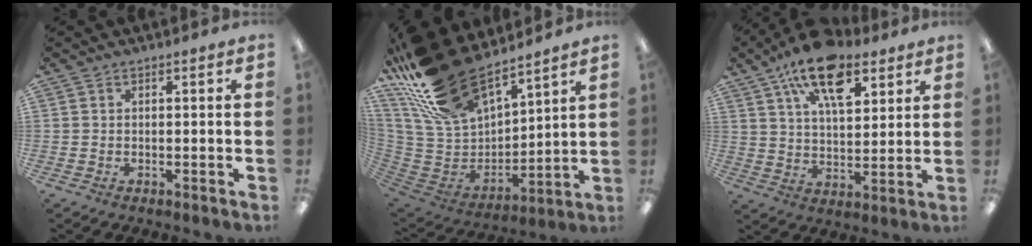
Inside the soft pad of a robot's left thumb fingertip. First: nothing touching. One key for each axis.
{"total": 23.9, "fx": 19.1, "fy": 9.5, "fz": 10.7, "tx": -0.223, "ty": -0.111, "tz": 0.350}
{"total": 17.1, "fx": 10.2, "fy": 8.3, "fz": 10.9, "tx": -0.180, "ty": -0.035, "tz": 0.176}